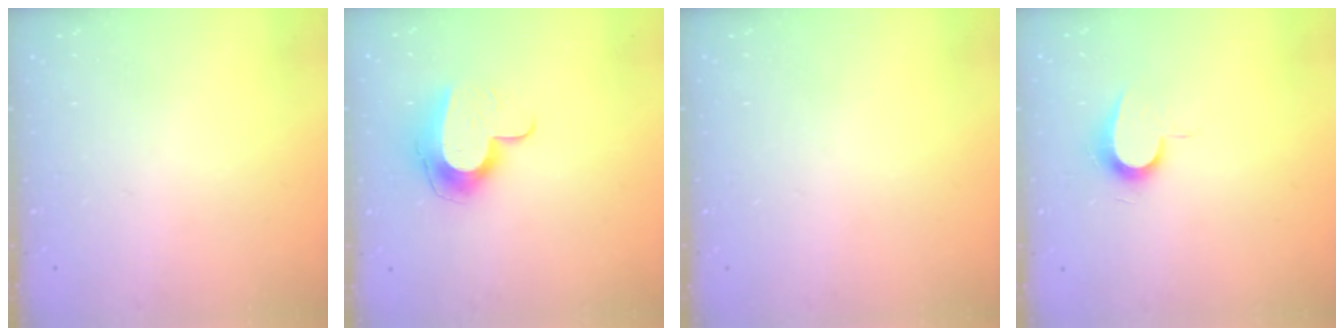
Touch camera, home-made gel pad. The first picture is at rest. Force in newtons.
{"total": 10.8, "press": 10.8, "slide": 0.9}
{"total": 0.0}
{"total": 6.9, "press": 6.9, "slide": 0.6}